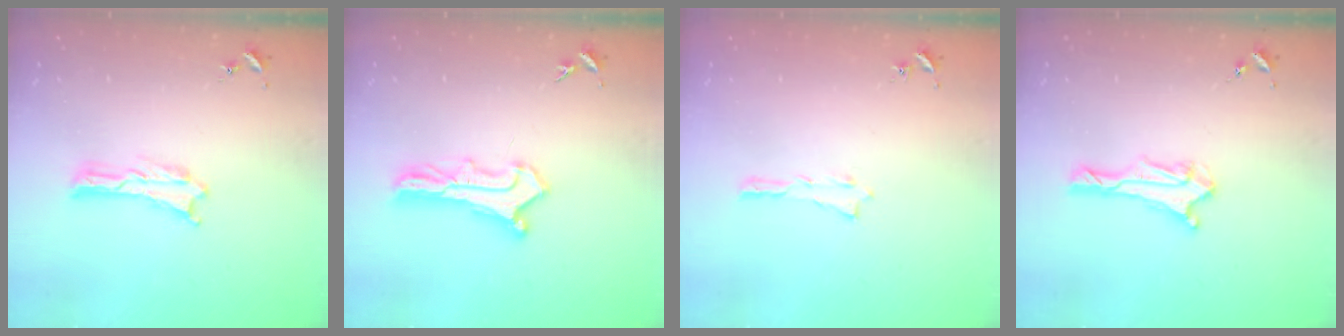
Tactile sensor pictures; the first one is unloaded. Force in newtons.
{"total": 2.9, "press": 2.9, "slide": 0.3}
{"total": 0.0}
{"total": 2.9, "press": 2.8, "slide": 0.7}